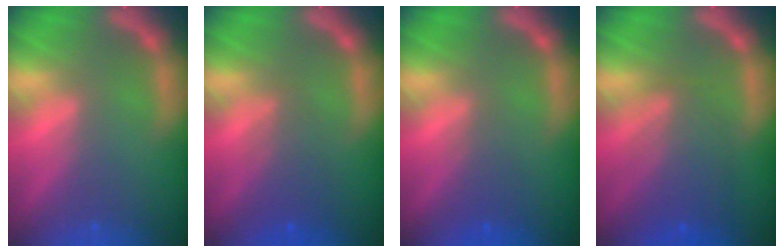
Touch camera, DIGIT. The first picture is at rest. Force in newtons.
{"total": 3.0}
{"total": 2.0}
{"total": 5.6}